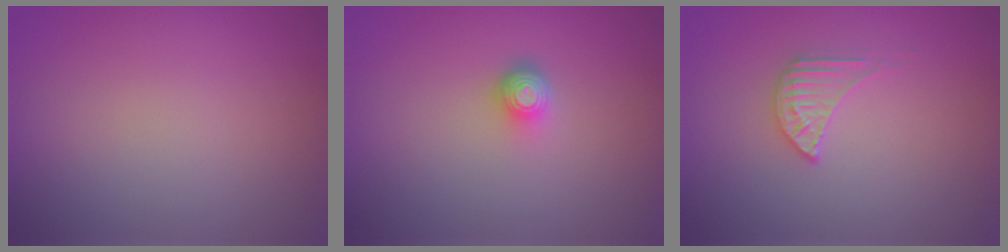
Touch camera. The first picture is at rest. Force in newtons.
{"total": 1.9, "press": 1.4, "slide": 1.3}
{"total": 2.3, "press": 2.3, "slide": 0.3}